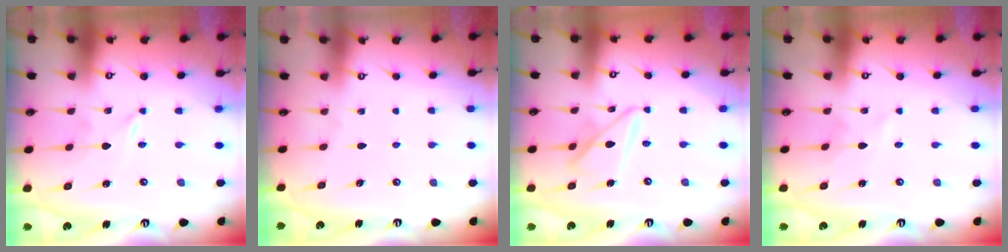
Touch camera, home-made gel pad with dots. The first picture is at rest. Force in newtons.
{"total": 0.0}
{"total": 11.3, "press": 11.2, "slide": 1.0}
{"total": 1.4, "press": 1.4, "slide": 0.1}